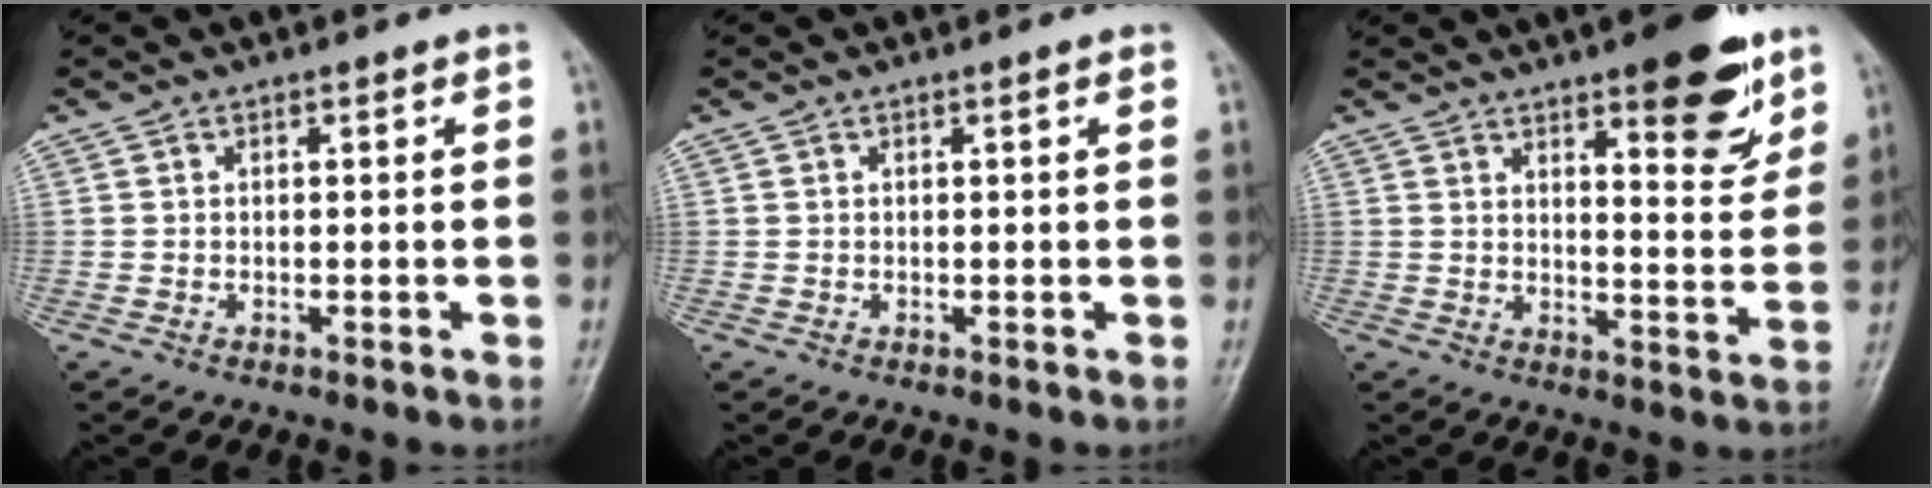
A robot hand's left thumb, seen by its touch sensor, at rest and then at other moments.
{"total": 0.6, "force": [0.2, 0.1, 0.6], "torque": [-0.011, 0.001, 0.002]}
{"total": 11.9, "force": [7.3, 3.9, 8.5], "torque": [-0.081, -0.042, 0.098]}